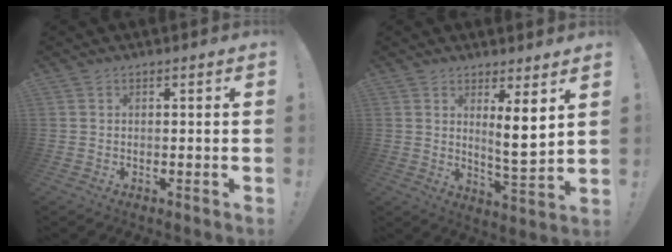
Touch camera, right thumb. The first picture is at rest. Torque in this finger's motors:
{"motor_torque": [0.19, 0.24, 0.73, 0.28, 0.04]}